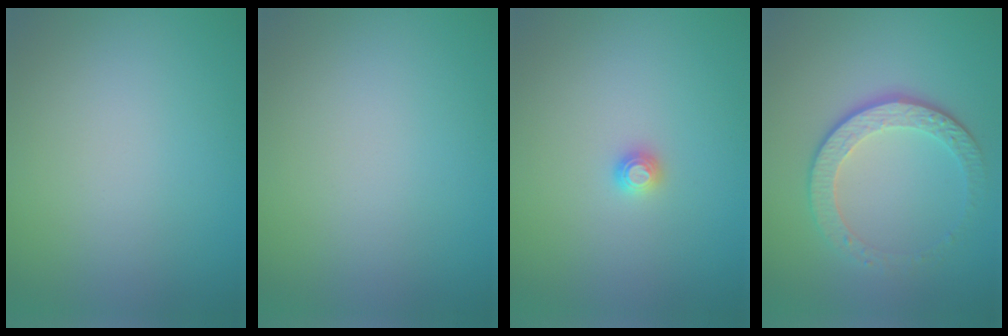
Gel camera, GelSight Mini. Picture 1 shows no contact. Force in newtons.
{"total": 0.0}
{"total": 1.0, "press": 1.0, "slide": 0.1}
{"total": 4.2, "press": 3.1, "slide": 2.8}